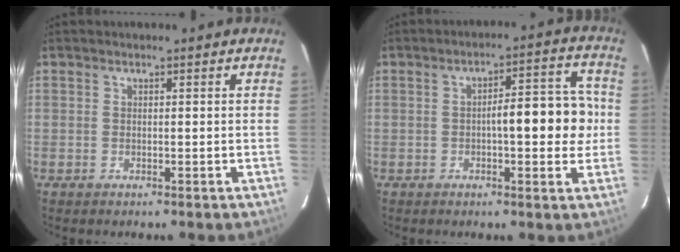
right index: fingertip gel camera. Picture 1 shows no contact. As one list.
[{"total": 9.3, "force": [-0.4, 2.7, 8.9], "torque": [-0.115, 0.028, -0.004]}]